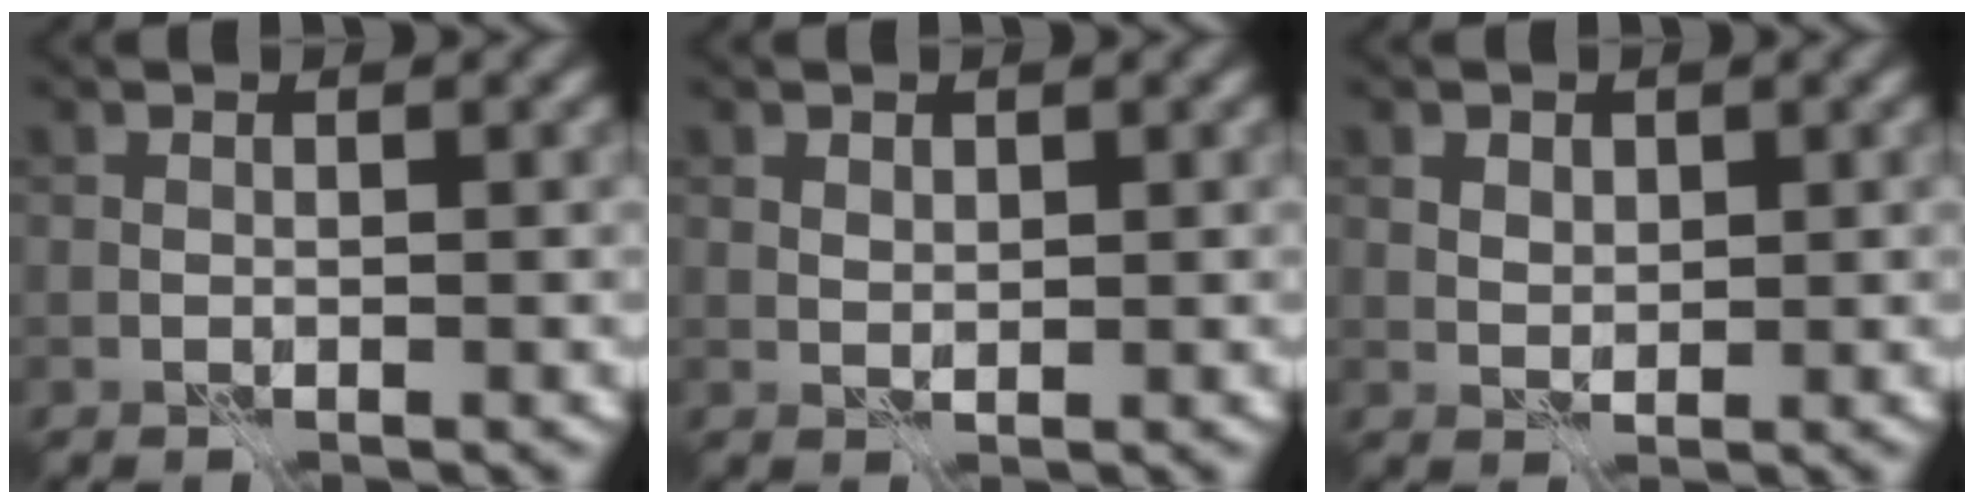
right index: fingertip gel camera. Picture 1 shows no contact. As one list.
[{"total": 0.8, "force": [0.5, 0.4, 0.4], "torque": [-0.010, -0.001, 0.011]}, {"total": 1.7, "force": [1.0, 1.1, 0.8], "torque": [-0.014, 0.000, 0.020]}]